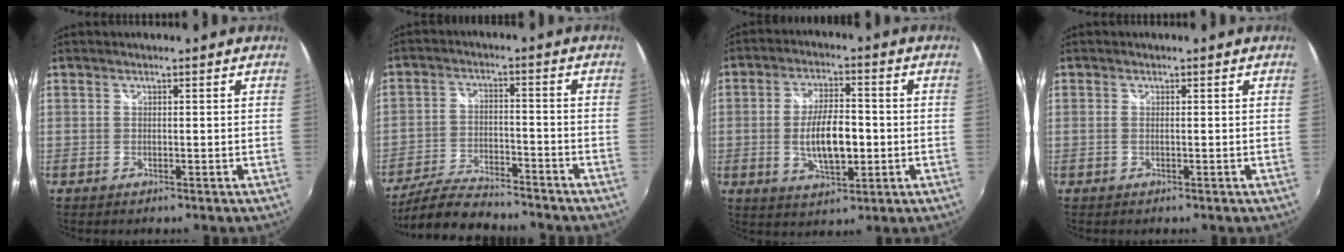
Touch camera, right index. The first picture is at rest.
{"total": 11.7, "force": [-10.5, 2.6, 4.3], "torque": [-0.114, -0.010, -0.180]}
{"total": 10.1, "force": [-1.4, 4.1, 9.1], "torque": [-0.171, -0.004, -0.020]}
{"total": 0.7, "force": [0.0, 0.1, 0.7], "torque": [-0.016, 0.000, -0.003]}